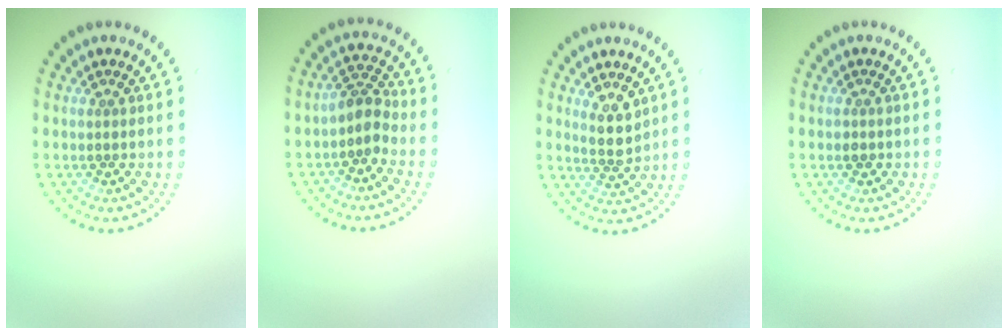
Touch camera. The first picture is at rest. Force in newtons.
{"total": 2.5, "press": 1.9, "slide": 1.6}
{"total": 2.4, "press": 2.1, "slide": 1.2}
{"total": 0.8, "press": 0.8, "slide": 0.3}